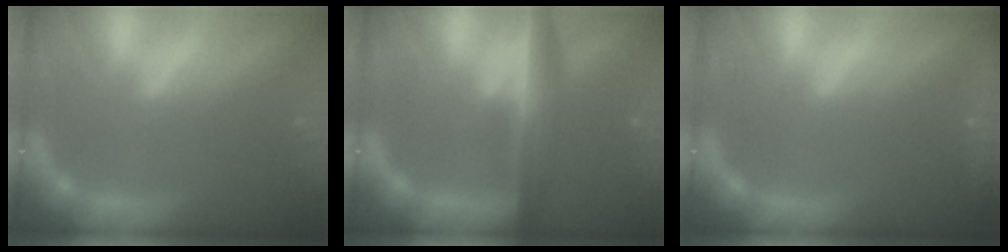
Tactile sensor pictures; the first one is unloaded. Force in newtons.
{"total": 6.0}
{"total": 2.9}